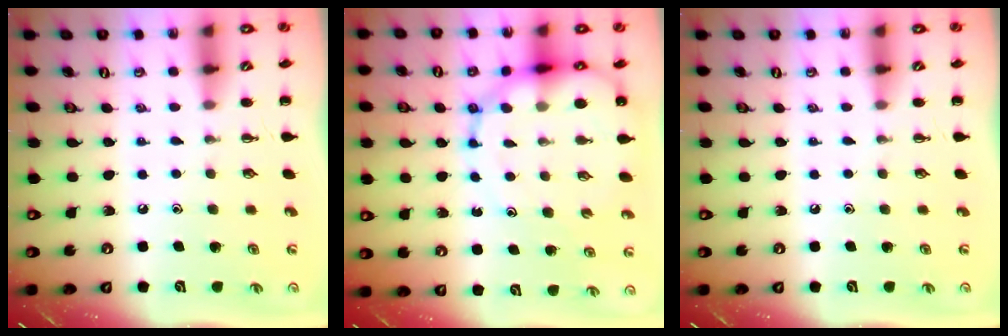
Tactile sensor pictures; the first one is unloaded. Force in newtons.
{"total": 13.6, "press": 13.1, "slide": 3.5}
{"total": 0.0}